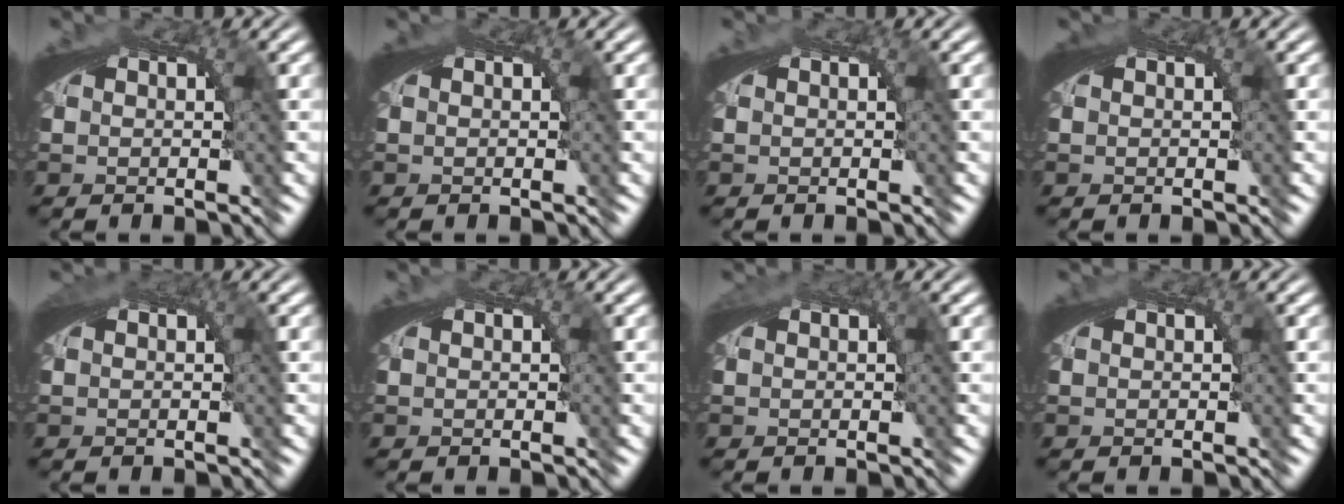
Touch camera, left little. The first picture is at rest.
{"total": 0.6, "force": [0.2, 0.2, 0.5], "torque": [-0.005, 0.003, 0.002]}
{"total": 0.0}
{"total": 0.9, "force": [0.3, 0.4, 0.8], "torque": [-0.009, 0.004, 0.003]}
{"total": 0.6, "force": [0.3, 0.3, 0.4], "torque": [-0.005, 0.003, 0.003]}
{"total": 0.0}
{"total": 0.0}
{"total": 0.0}